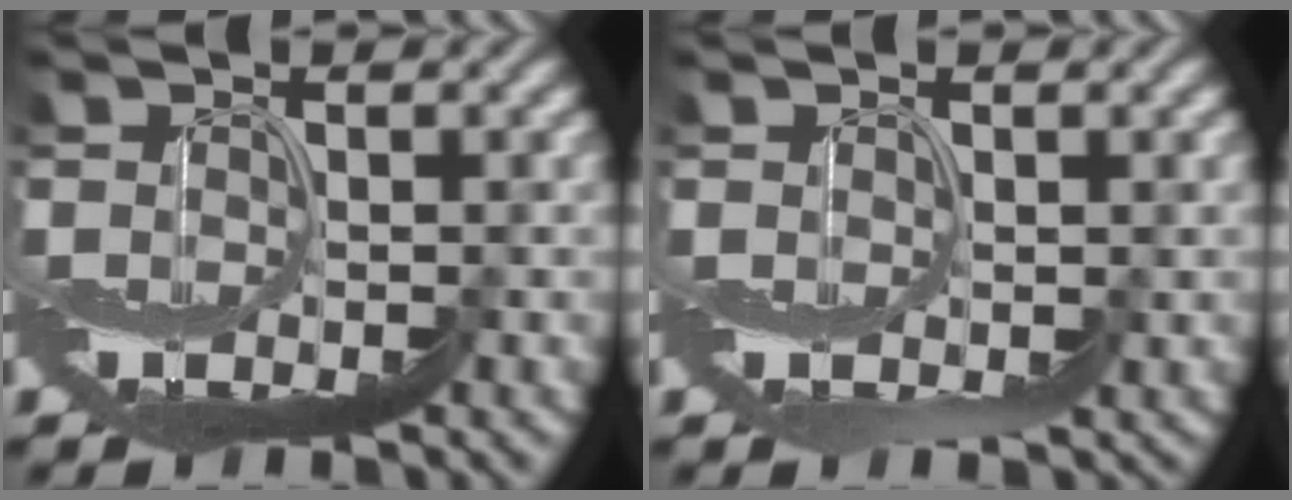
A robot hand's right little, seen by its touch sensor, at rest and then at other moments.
{"total": 1.0, "force": [0.1, 0.8, 0.6], "torque": [-0.005, -0.003, 0.003]}